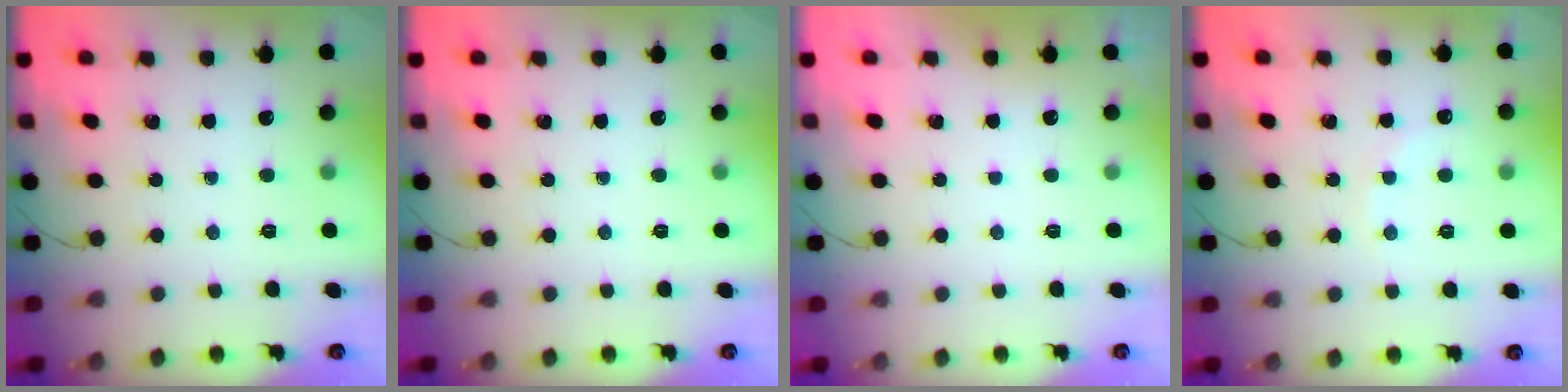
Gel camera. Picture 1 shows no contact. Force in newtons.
{"total": 0.0}
{"total": 2.9, "press": 2.9, "slide": 0.1}
{"total": 3.9, "press": 3.7, "slide": 1.1}